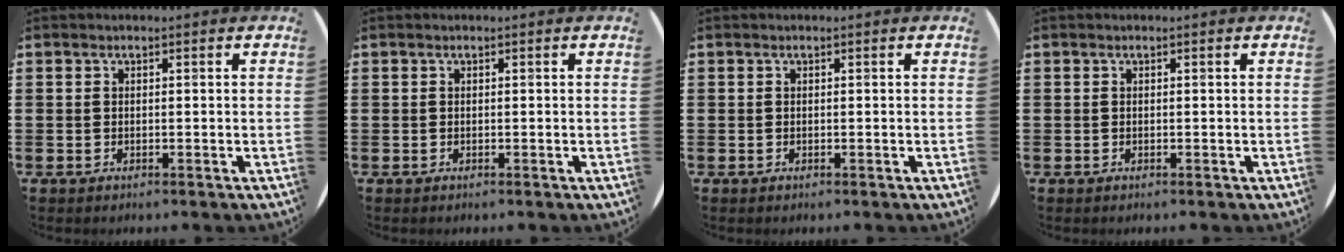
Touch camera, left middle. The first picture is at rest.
{"total": 0.0}
{"total": 0.0}
{"total": 0.0}